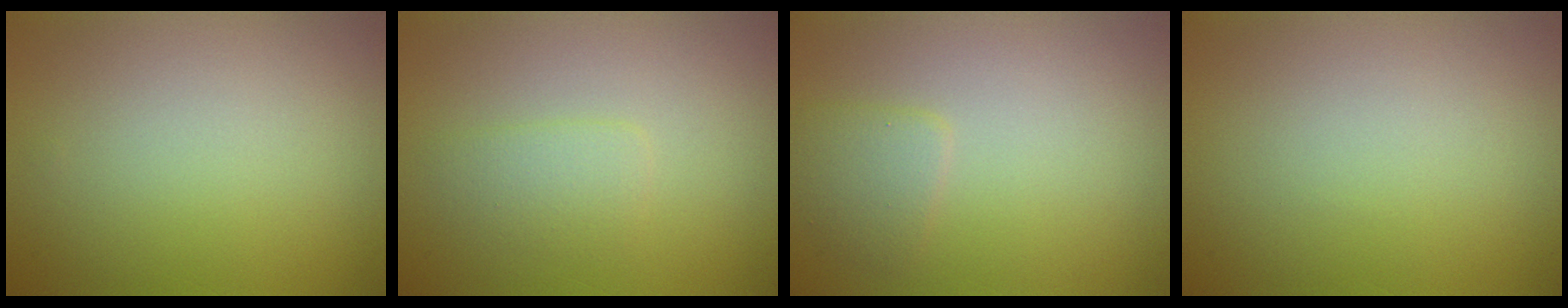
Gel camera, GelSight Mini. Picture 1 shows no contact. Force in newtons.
{"total": 1.6, "press": 1.6, "slide": 0.0}
{"total": 1.6, "press": 1.6, "slide": 0.0}
{"total": 0.0}